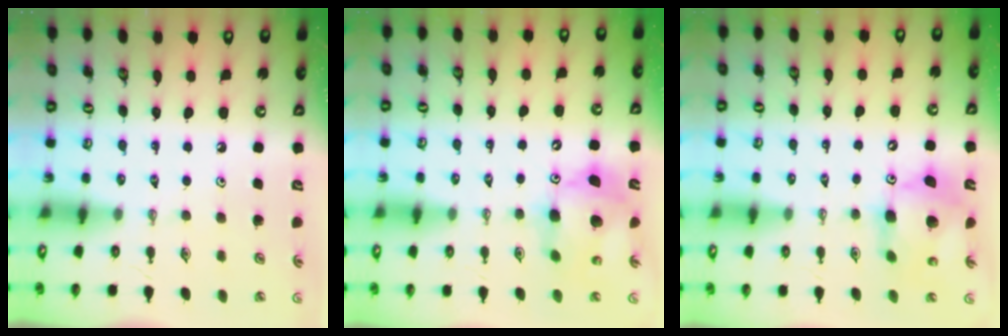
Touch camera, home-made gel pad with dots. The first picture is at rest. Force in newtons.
{"total": 12.7, "press": 12.6, "slide": 1.2}
{"total": 12.2, "press": 12.1, "slide": 1.1}